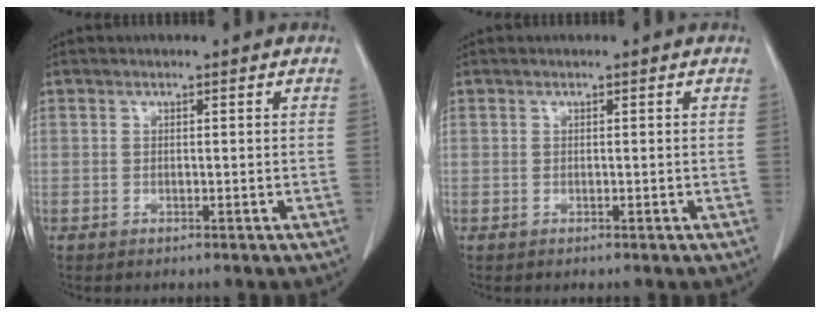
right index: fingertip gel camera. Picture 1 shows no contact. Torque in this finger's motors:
{"motor_torque": [0.00, 0.00, 0.01, 0.00]}